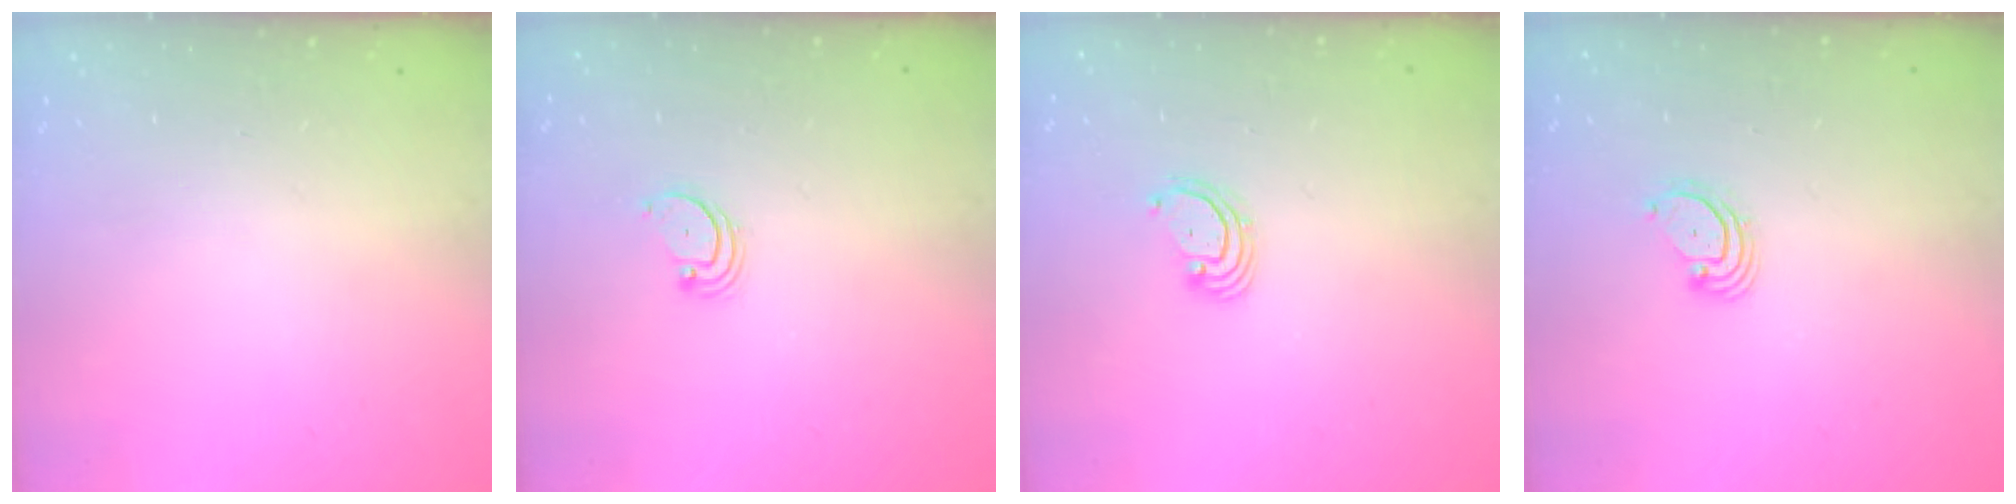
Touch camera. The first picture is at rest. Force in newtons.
{"total": 2.2, "press": 2.2, "slide": 0.2}
{"total": 3.2, "press": 3.2, "slide": 0.3}
{"total": 3.1, "press": 3.1, "slide": 0.3}